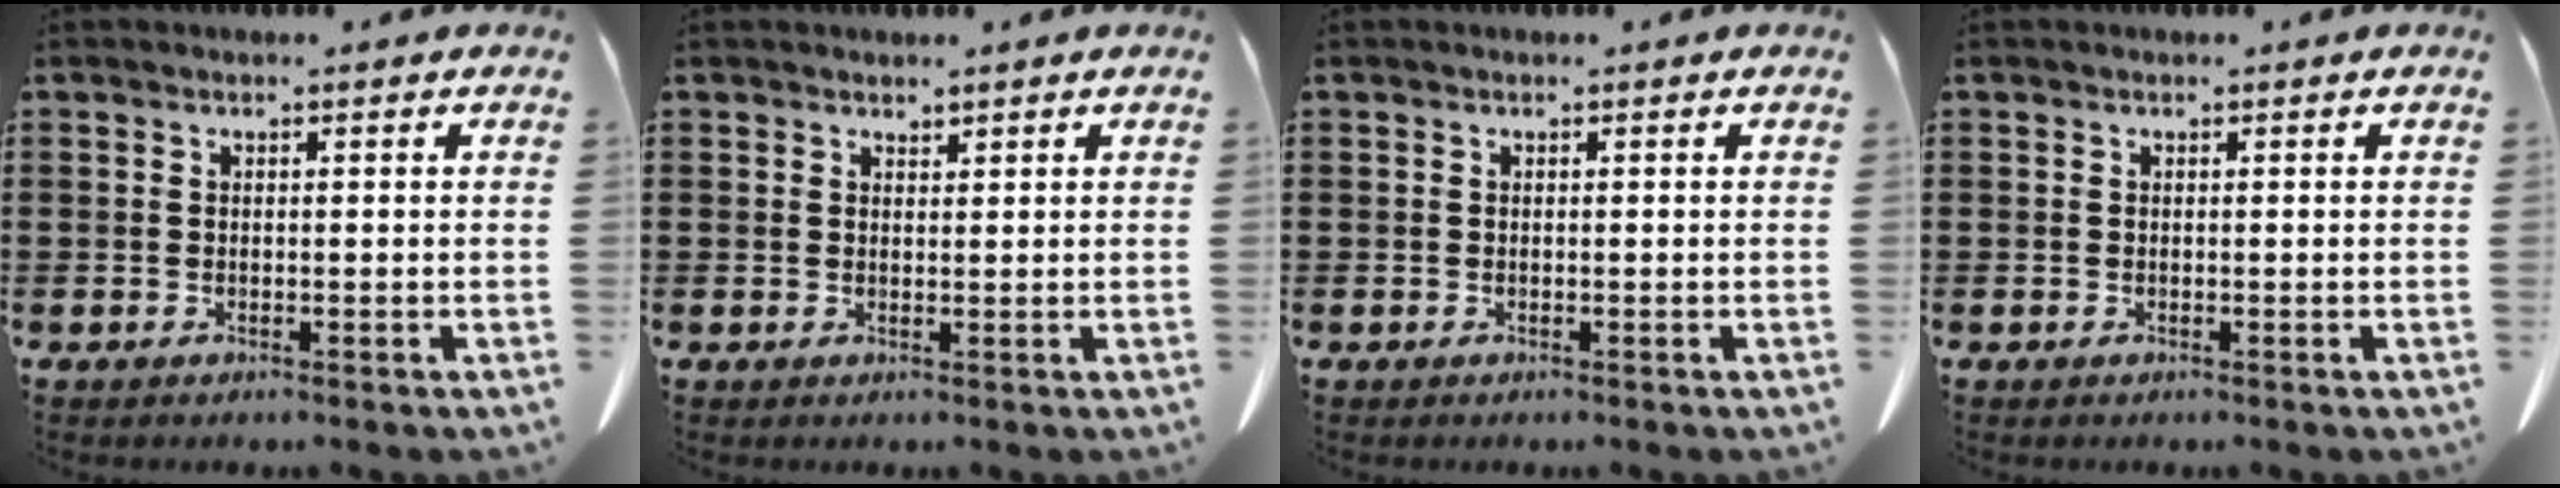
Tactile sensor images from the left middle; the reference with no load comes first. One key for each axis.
{"total": 1.2, "fx": 1.1, "fy": 0.2, "fz": 0.0, "tx": -0.003, "ty": -0.001, "tz": 0.023}
{"total": 0.0}
{"total": 0.0}